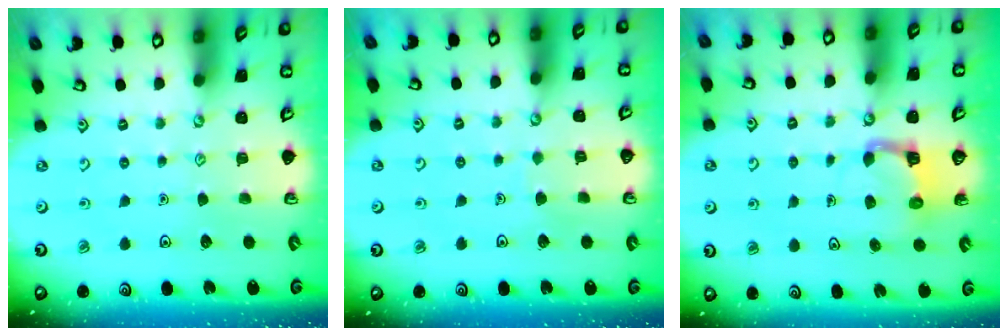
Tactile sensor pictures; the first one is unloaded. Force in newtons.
{"total": 2.4, "press": 2.4, "slide": 0.1}
{"total": 5.2, "press": 5.2, "slide": 0.4}